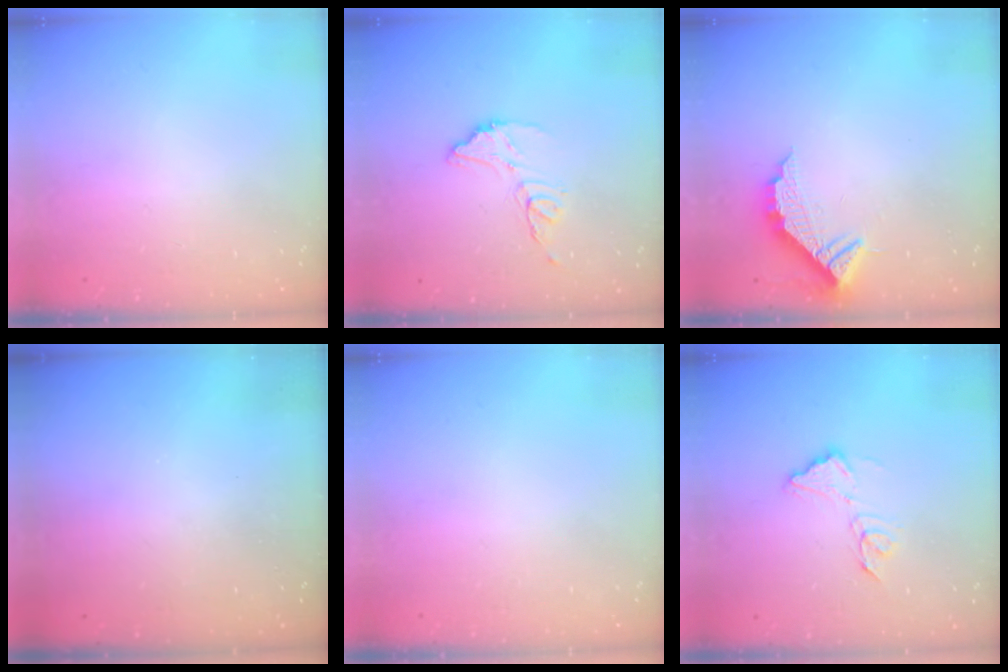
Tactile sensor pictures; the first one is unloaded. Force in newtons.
{"total": 11.3, "press": 11.2, "slide": 0.9}
{"total": 8.9, "press": 8.9, "slide": 0.3}
{"total": 2.9, "press": 2.9, "slide": 0.3}
{"total": 0.0}
{"total": 9.9, "press": 9.8, "slide": 0.8}